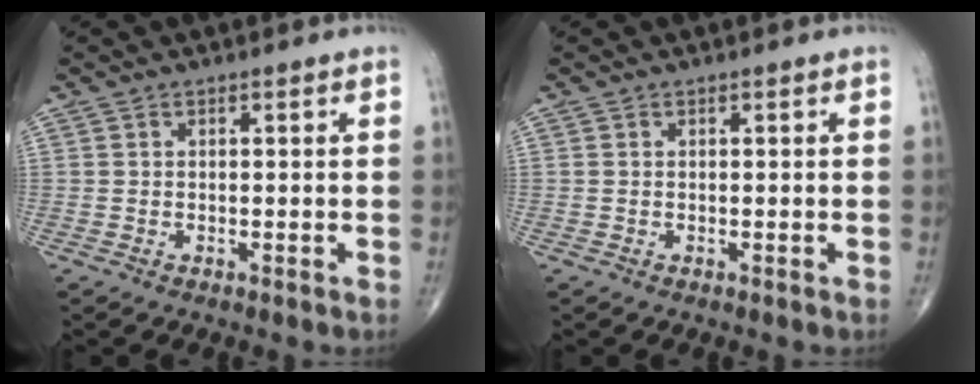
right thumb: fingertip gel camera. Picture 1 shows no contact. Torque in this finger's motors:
{"motor_torque": [-0.01, -0.22, -0.18, -0.03, 0.00]}